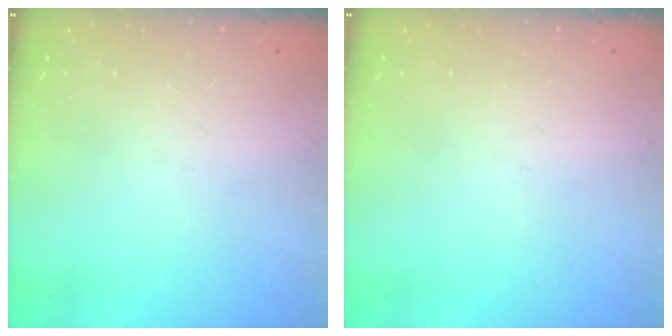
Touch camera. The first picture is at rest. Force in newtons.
{"total": 0.0}